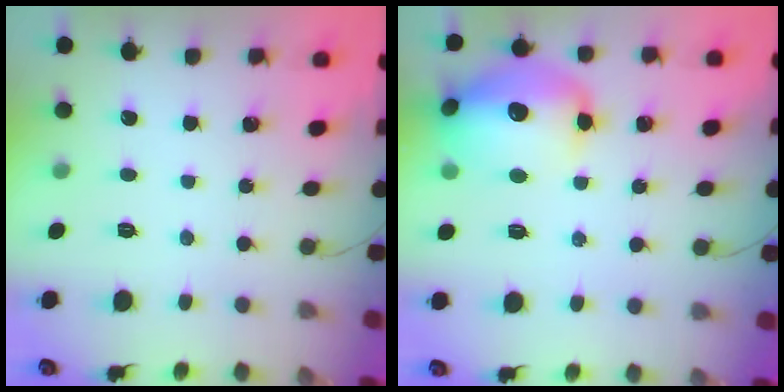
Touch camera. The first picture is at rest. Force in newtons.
{"total": 17.6, "press": 17.5, "slide": 1.8}